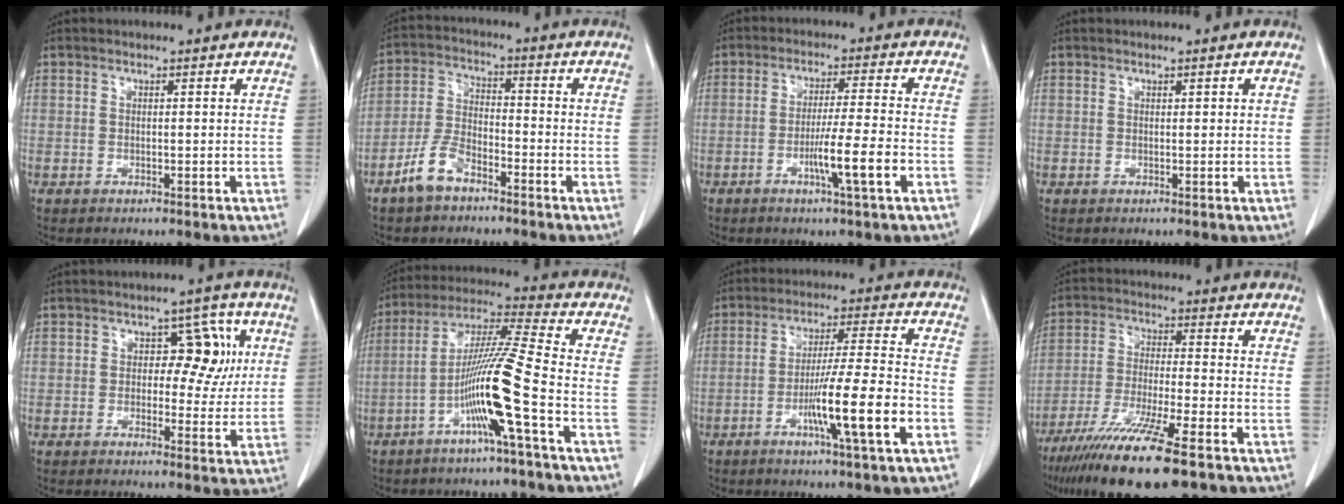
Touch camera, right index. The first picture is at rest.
{"total": 6.9, "force": [-4.8, 3.1, 4.0], "torque": [-0.095, 0.005, -0.096]}
{"total": 7.6, "force": [-2.9, -0.8, 7.0], "torque": [-0.120, -0.013, -0.051]}
{"total": 0.6, "force": [0.2, 0.2, 0.5], "torque": [-0.008, 0.003, 0.003]}
{"total": 7.1, "force": [1.3, 4.2, 5.6], "torque": [-0.055, 0.025, 0.017]}
{"total": 12.5, "force": [-4.7, -1.8, 11.4], "torque": [-0.221, 0.004, -0.094]}
{"total": 11.7, "force": [-4.6, -0.8, 10.7], "torque": [-0.186, -0.008, -0.079]}
{"total": 14.9, "force": [-10.4, 0.4, 10.7], "torque": [-0.203, -0.046, -0.181]}